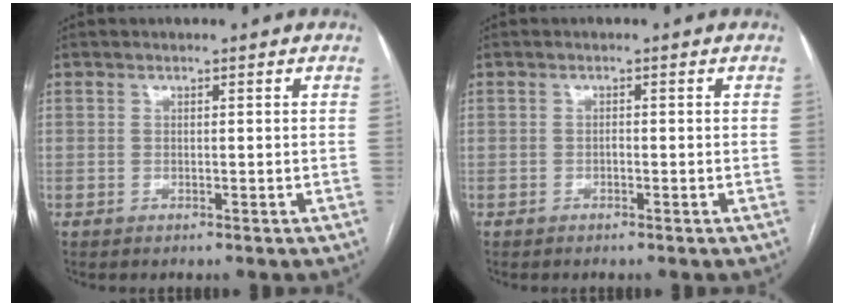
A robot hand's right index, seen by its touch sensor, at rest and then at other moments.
{"total": 0.5, "force": [-0.3, 0.2, 0.4], "torque": [-0.007, 0.002, -0.006]}